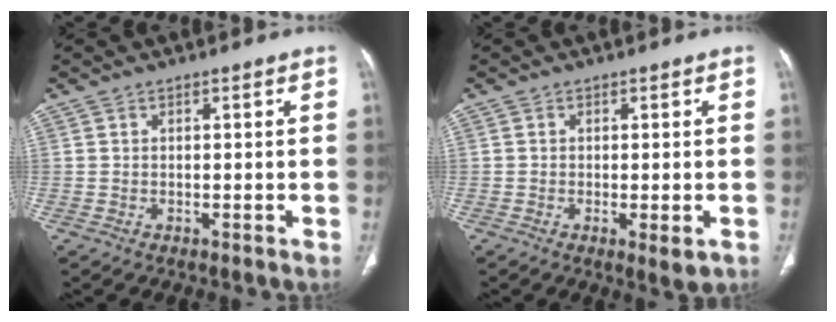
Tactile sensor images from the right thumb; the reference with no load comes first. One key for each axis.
{"total": 3.4, "fx": -1.1, "fy": 1.0, "fz": 3.0, "tx": -0.046, "ty": -0.010, "tz": -0.014}